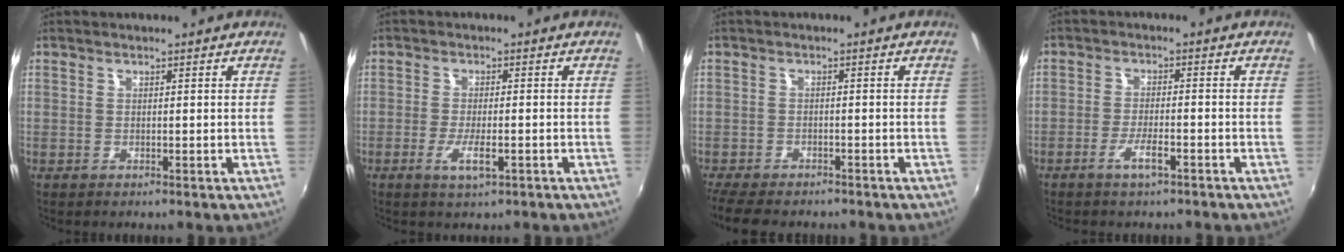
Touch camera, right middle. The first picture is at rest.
{"total": 4.2, "force": [-2.1, 1.1, 3.5], "torque": [-0.074, -0.009, -0.039]}
{"total": 8.8, "force": [-7.6, 2.6, 3.6], "torque": [-0.093, -0.029, -0.128]}
{"total": 3.7, "force": [-2.6, 0.7, 2.6], "torque": [-0.061, -0.003, -0.048]}